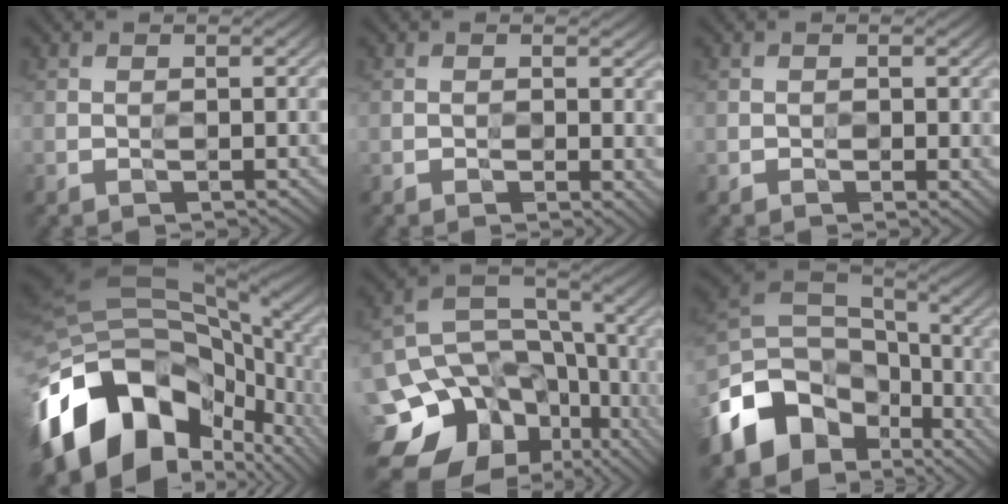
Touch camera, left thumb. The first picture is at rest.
{"total": 1.4, "force": [0.1, 0.8, 1.1], "torque": [-0.013, -0.002, 0.003]}
{"total": 0.9, "force": [-0.1, 0.7, 0.6], "torque": [-0.006, -0.001, 0.001]}
{"total": 18.1, "force": [-6.8, 11.0, 12.6], "torque": [-0.281, -0.046, -0.087]}
{"total": 17.7, "force": [-8.2, 13.2, 8.5], "torque": [-0.204, -0.017, -0.111]}
{"total": 13.8, "force": [-6.6, 9.8, 7.2], "torque": [-0.182, -0.025, -0.114]}